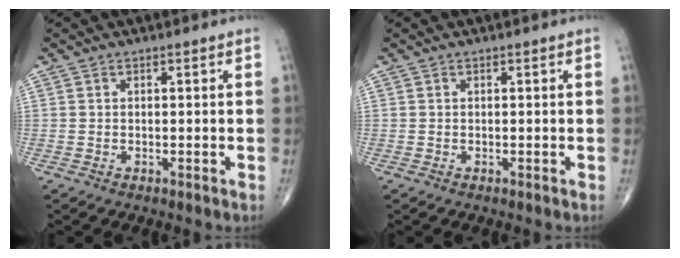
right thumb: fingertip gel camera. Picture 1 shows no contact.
{"total": 0.0}